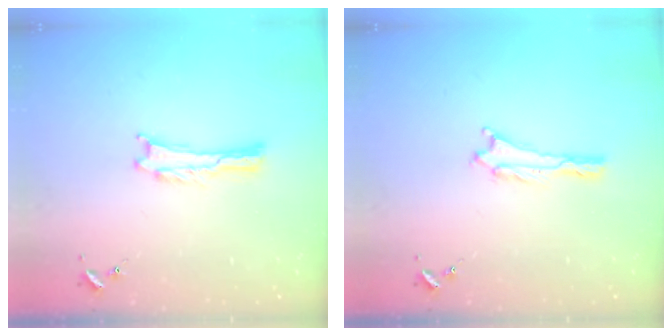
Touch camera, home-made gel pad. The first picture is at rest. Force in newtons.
{"total": 0.0}